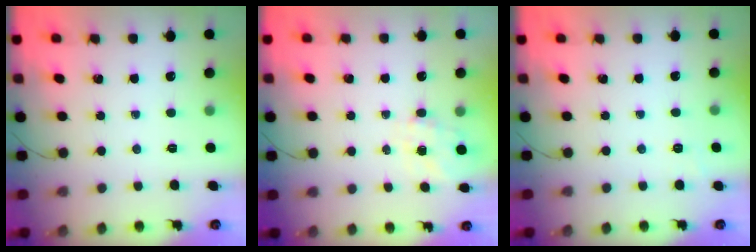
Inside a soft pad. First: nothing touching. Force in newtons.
{"total": 3.0, "press": 2.9, "slide": 1.0}
{"total": 1.6, "press": 0.2, "slide": 1.6}